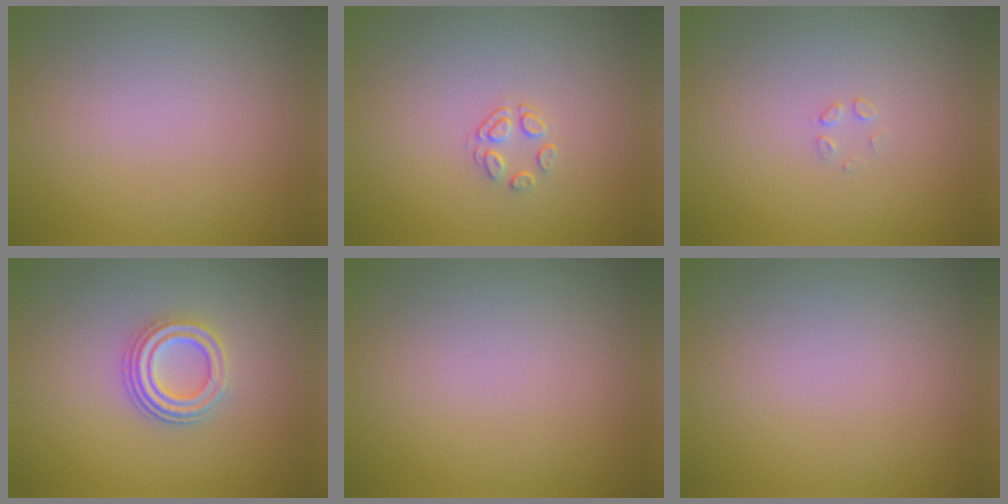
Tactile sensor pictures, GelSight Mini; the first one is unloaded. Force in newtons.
{"total": 1.5, "press": 0.8, "slide": 1.3}
{"total": 0.8, "press": 0.8, "slide": 0.0}
{"total": 3.6, "press": 3.0, "slide": 2.0}
{"total": 0.0}
{"total": 0.0}